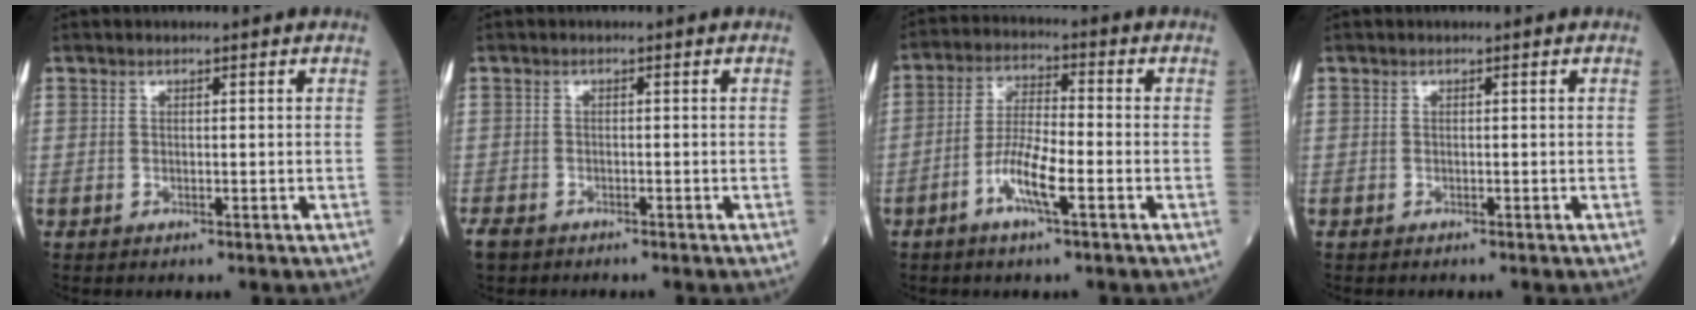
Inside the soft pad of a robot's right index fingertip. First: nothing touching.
{"total": 3.3, "force": [-2.7, 1.4, 1.2], "torque": [-0.029, -0.006, -0.044]}
{"total": 7.4, "force": [-3.2, 0.6, 6.7], "torque": [-0.135, -0.002, -0.065]}
{"total": 0.5, "force": [-0.5, 0.1, 0.2], "torque": [-0.006, -0.001, -0.010]}